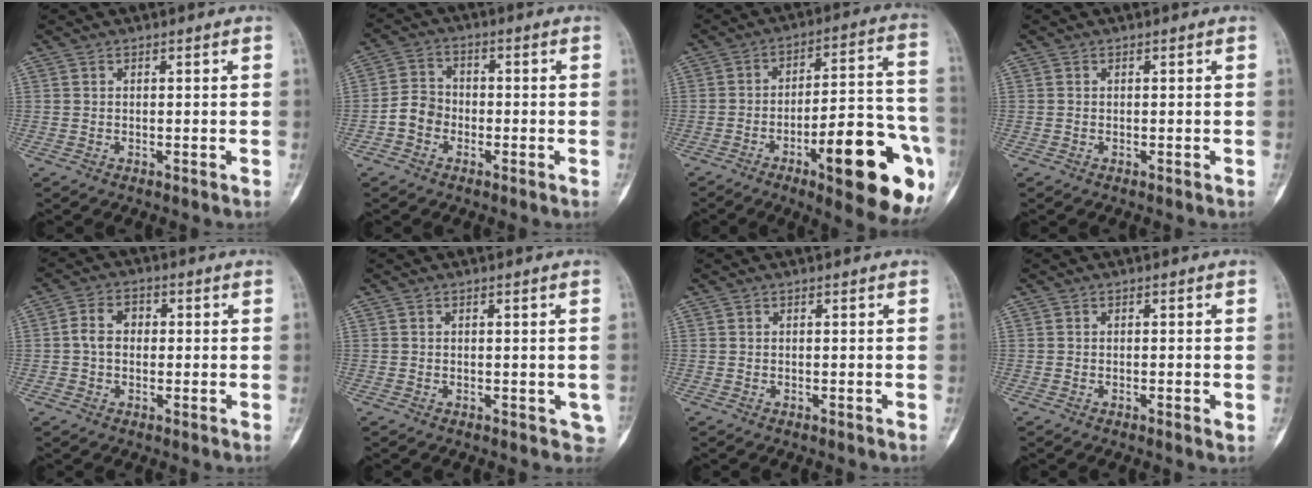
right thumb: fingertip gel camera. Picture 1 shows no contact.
{"total": 5.3, "force": [-1.9, 4.4, 2.3], "torque": [-0.025, 0.021, -0.044]}
{"total": 22.9, "force": [-9.5, 6.5, 19.8], "torque": [-0.217, 0.048, -0.124]}
{"total": 0.0}
{"total": 4.8, "force": [0.0, 3.7, 3.0], "torque": [-0.047, 0.018, -0.006]}
{"total": 2.5, "force": [-0.4, 1.8, 1.7], "torque": [-0.004, 0.001, 0.000]}
{"total": 0.0}
{"total": 1.4, "force": [-0.3, 0.4, 1.4], "torque": [-0.023, -0.004, -0.004]}